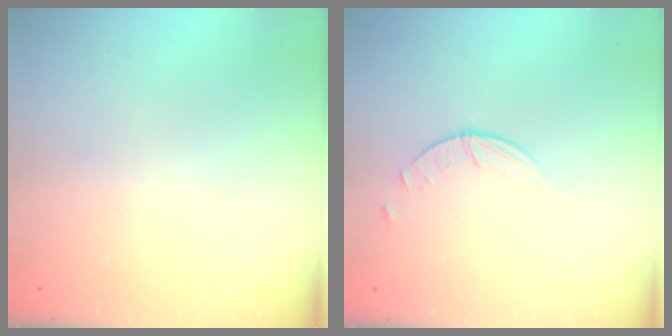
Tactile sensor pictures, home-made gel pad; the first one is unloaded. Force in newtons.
{"total": 0.9, "press": 0.9, "slide": 0.2}